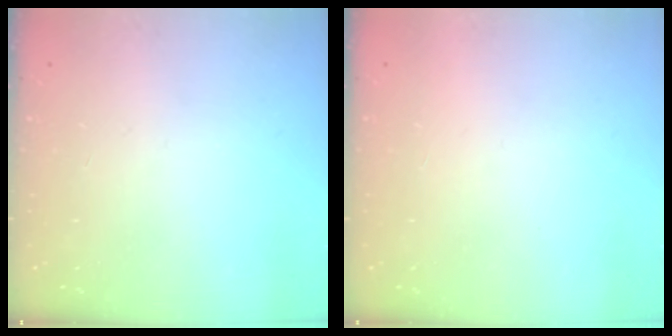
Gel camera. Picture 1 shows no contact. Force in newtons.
{"total": 1.5, "press": 1.5, "slide": 0.1}